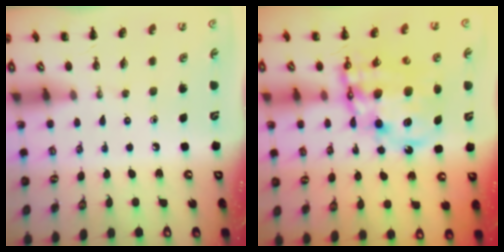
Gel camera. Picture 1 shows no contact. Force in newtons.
{"total": 14.6, "press": 14.2, "slide": 3.6}